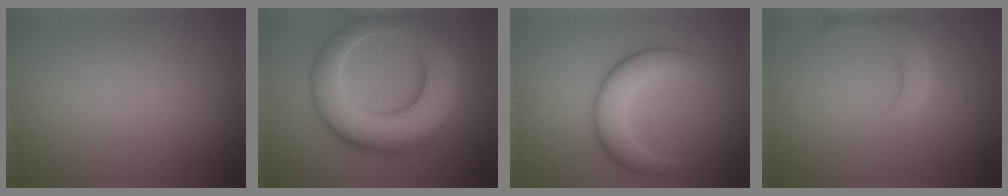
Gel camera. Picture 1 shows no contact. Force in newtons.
{"total": 12.6, "press": 12.6, "slide": 0.4}
{"total": 5.5, "press": 5.5, "slide": 0.1}
{"total": 3.4, "press": 3.4, "slide": 0.3}